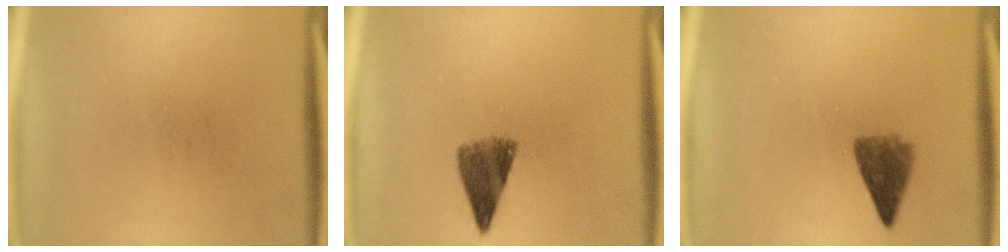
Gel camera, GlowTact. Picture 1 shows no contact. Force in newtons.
{"total": 5.7}
{"total": 4.2}